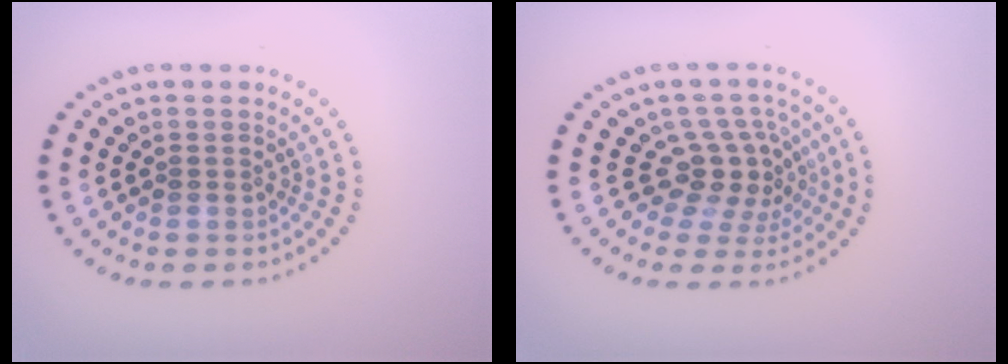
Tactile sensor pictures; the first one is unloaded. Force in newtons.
{"total": 3.8, "press": 2.8, "slide": 2.6}